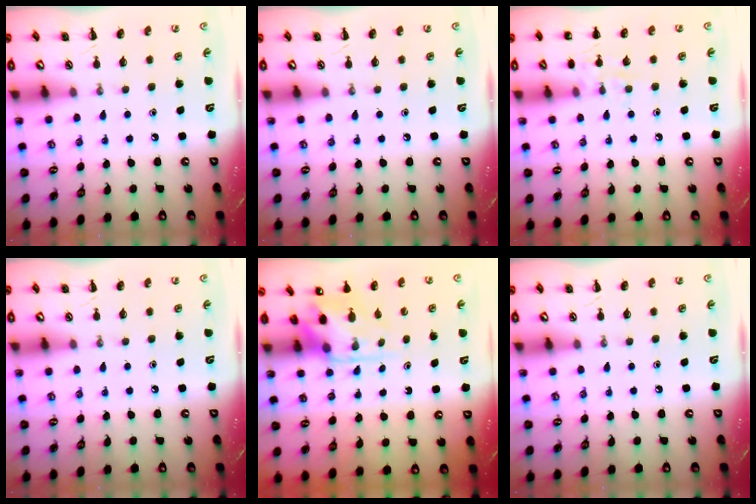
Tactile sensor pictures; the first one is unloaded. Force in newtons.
{"total": 0.0}
{"total": 7.7, "press": 7.4, "slide": 1.9}
{"total": 0.0}
{"total": 4.8, "press": 4.8, "slide": 0.6}
{"total": 0.0}